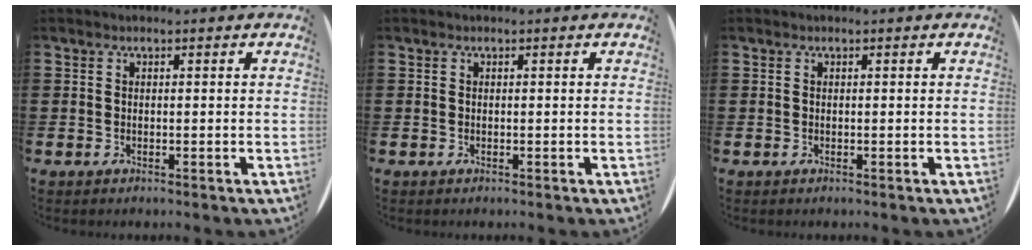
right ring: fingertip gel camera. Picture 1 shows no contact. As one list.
[{"total": 0.0}, {"total": 0.0}]